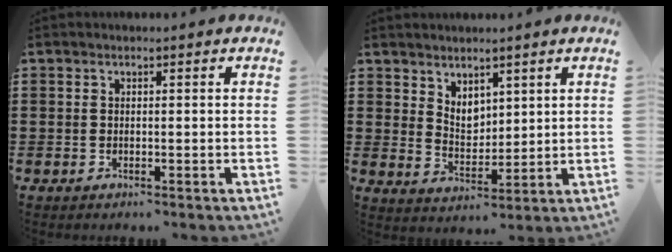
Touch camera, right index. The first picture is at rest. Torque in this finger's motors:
{"motor_torque": [-0.06, 0.23, 0.06, 0.05]}